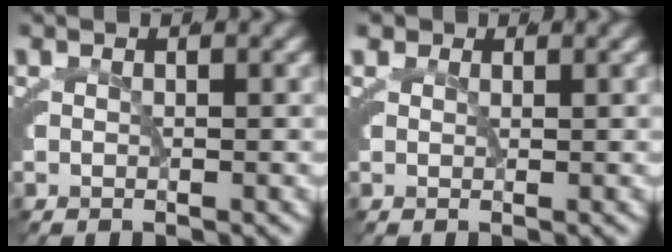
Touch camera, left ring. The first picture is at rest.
{"total": 1.1, "force": [0.8, 0.7, 0.4], "torque": [-0.016, -0.005, 0.017]}